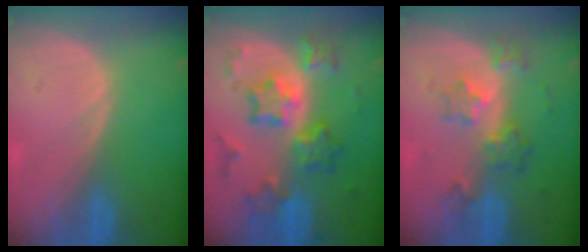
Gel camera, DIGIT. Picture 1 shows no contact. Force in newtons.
{"total": 9.4, "press": 9.3, "slide": 0.7}
{"total": 6.1, "press": 5.5, "slide": 2.5}